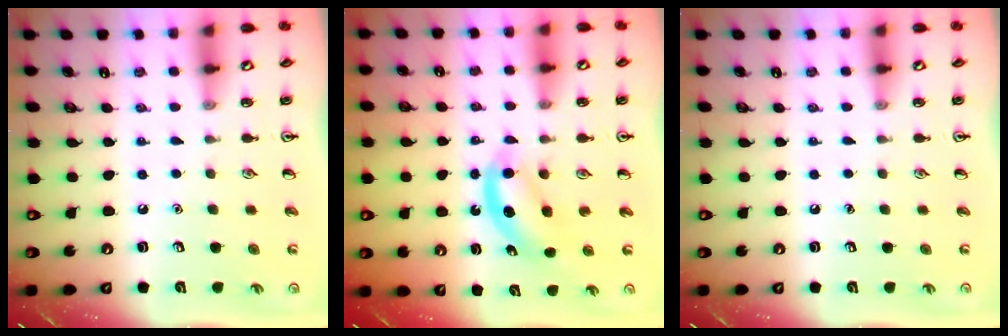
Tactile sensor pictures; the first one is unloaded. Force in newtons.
{"total": 5.0, "press": 4.9, "slide": 0.7}
{"total": 0.0}